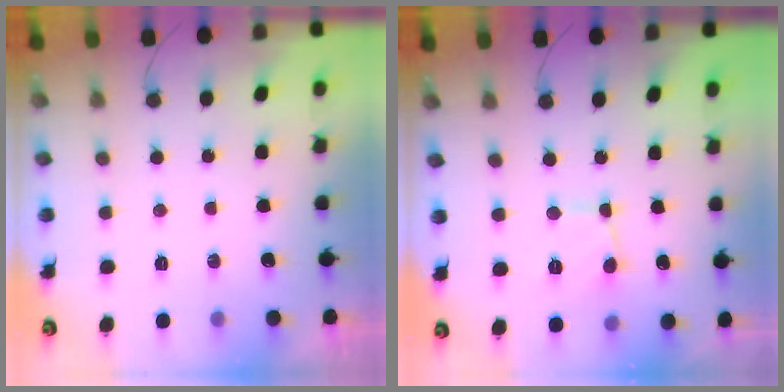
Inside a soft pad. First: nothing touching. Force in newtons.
{"total": 2.1, "press": 2.1, "slide": 0.2}